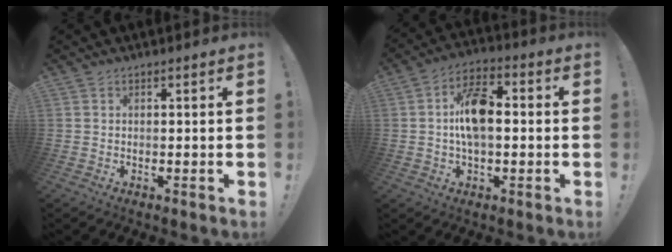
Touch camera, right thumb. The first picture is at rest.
{"total": 12.1, "force": [0.0, 6.9, 10.0], "torque": [-0.156, 0.013, 0.000]}